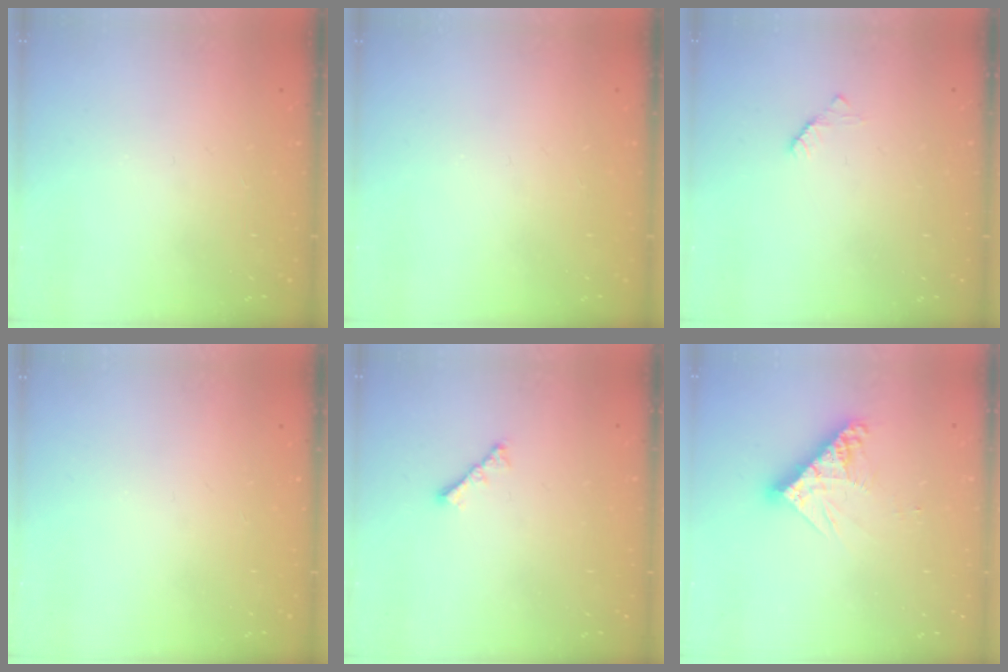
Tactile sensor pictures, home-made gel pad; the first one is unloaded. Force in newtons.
{"total": 0.0}
{"total": 2.2, "press": 2.2, "slide": 0.3}
{"total": 0.0}
{"total": 3.0, "press": 3.0, "slide": 0.5}
{"total": 10.7, "press": 10.6, "slide": 1.0}